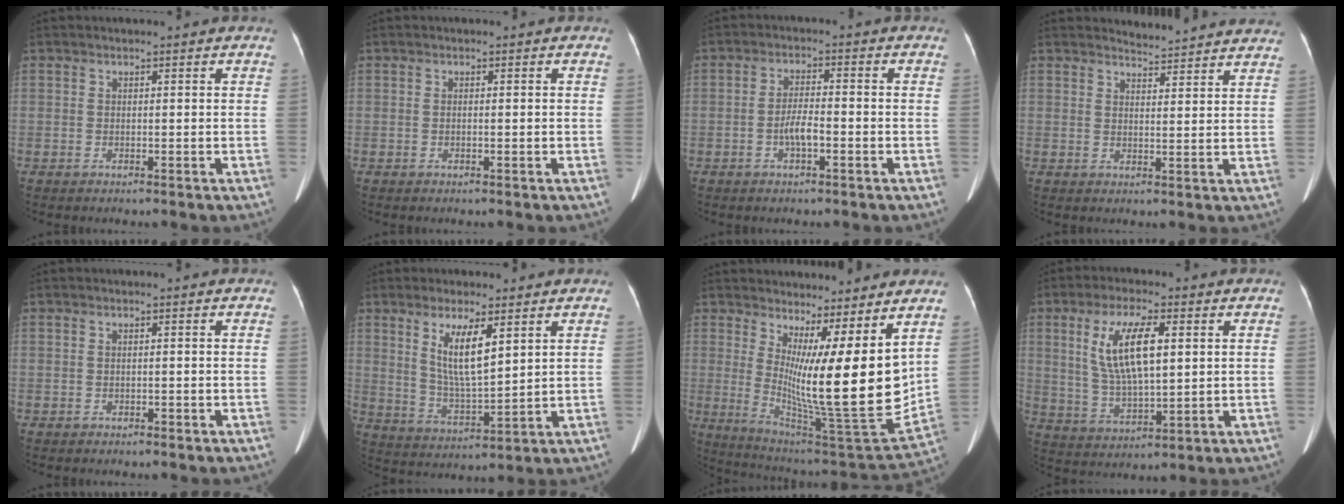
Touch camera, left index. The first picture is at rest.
{"total": 0.5, "force": [-0.1, 0.0, 0.5], "torque": [-0.013, 0.001, 0.002]}
{"total": 3.7, "force": [-1.4, 0.9, 3.4], "torque": [-0.067, 0.008, -0.025]}
{"total": 9.1, "force": [9.0, 0.5, 1.0], "torque": [-0.008, -0.008, 0.092]}
{"total": 0.5, "force": [-0.5, 0.1, 0.0], "torque": [0.002, -0.007, -0.012]}
{"total": 7.9, "force": [3.5, 1.5, 7.0], "torque": [-0.134, -0.017, 0.072]}
{"total": 15.0, "force": [4.3, 0.9, 14.4], "torque": [-0.235, -0.046, 0.081]}
{"total": 10.1, "force": [2.6, 2.8, 9.3], "torque": [-0.191, -0.001, 0.054]}